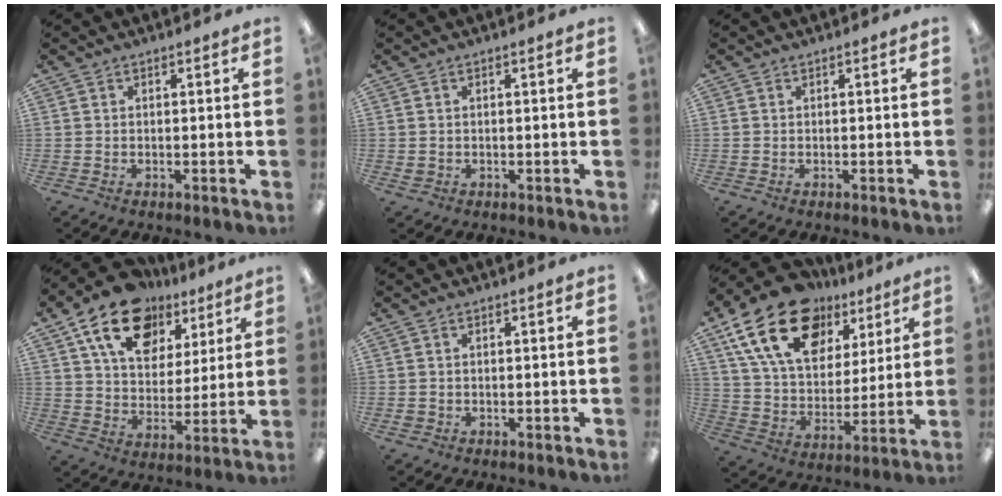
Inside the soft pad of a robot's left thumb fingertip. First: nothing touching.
{"total": 1.0, "force": [0.2, 0.9, 0.4], "torque": [-0.008, 0.004, 0.003]}
{"total": 0.0}
{"total": 17.6, "force": [10.3, 11.2, 8.7], "torque": [-0.148, -0.043, 0.190]}
{"total": 1.0, "force": [-0.1, 0.9, 0.2], "torque": [-0.005, 0.005, -0.004]}
{"total": 22.1, "force": [12.3, 13.7, 12.3], "torque": [-0.224, -0.055, 0.223]}